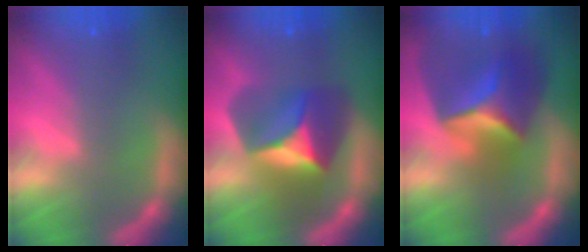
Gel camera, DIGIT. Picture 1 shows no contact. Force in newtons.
{"total": 7.4}
{"total": 8.4}